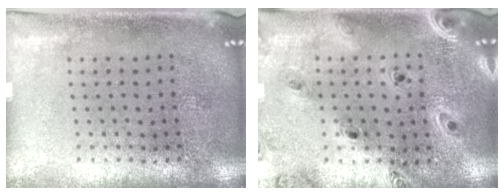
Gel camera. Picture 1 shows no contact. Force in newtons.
{"total": 1.2, "press": 1.2, "slide": 0.2}